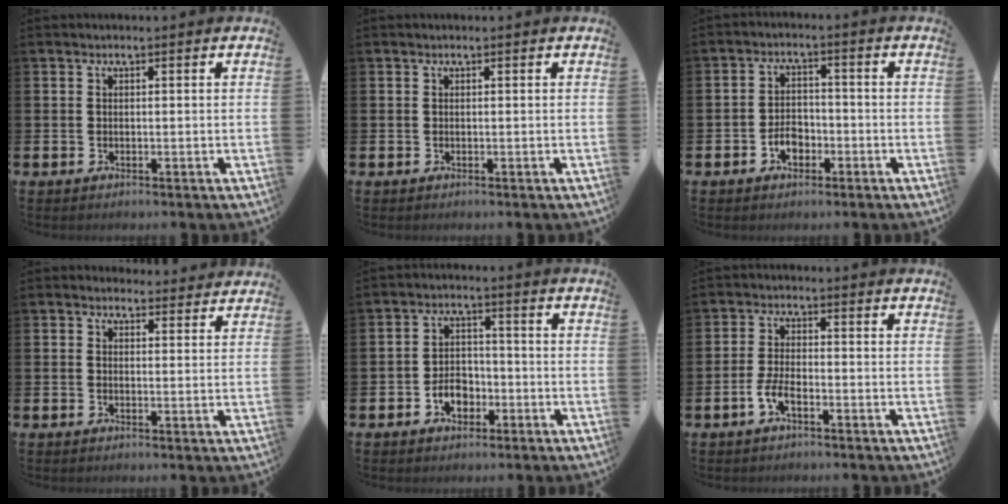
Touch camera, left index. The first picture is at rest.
{"total": 0.0}
{"total": 3.5, "force": [-1.7, 2.4, 2.0], "torque": [-0.030, 0.001, -0.037]}
{"total": 2.3, "force": [2.1, 0.7, -0.1], "torque": [0.006, -0.009, 0.037]}
{"total": 4.2, "force": [-2.0, 3.0, 2.2], "torque": [-0.033, 0.004, -0.043]}
{"total": 3.4, "force": [-1.7, 1.2, 2.7], "torque": [-0.058, 0.005, -0.030]}